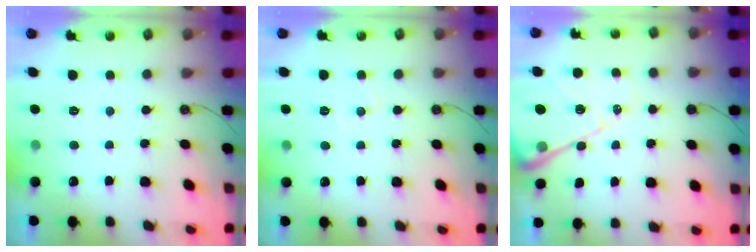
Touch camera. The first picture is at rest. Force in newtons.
{"total": 7.1, "press": 7.0, "slide": 0.9}
{"total": 14.7, "press": 14.6, "slide": 1.4}